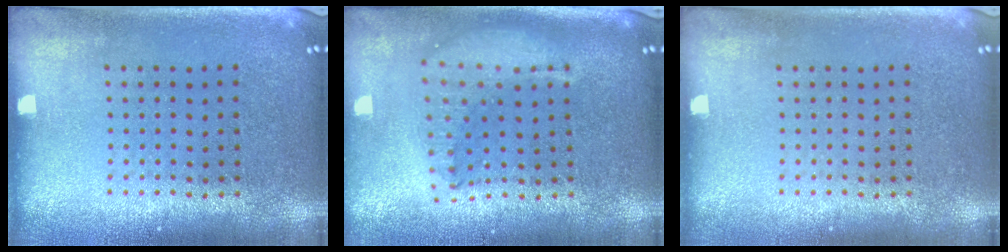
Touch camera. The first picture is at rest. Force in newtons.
{"total": 2.1, "press": 1.7, "slide": 1.3}
{"total": 0.0}